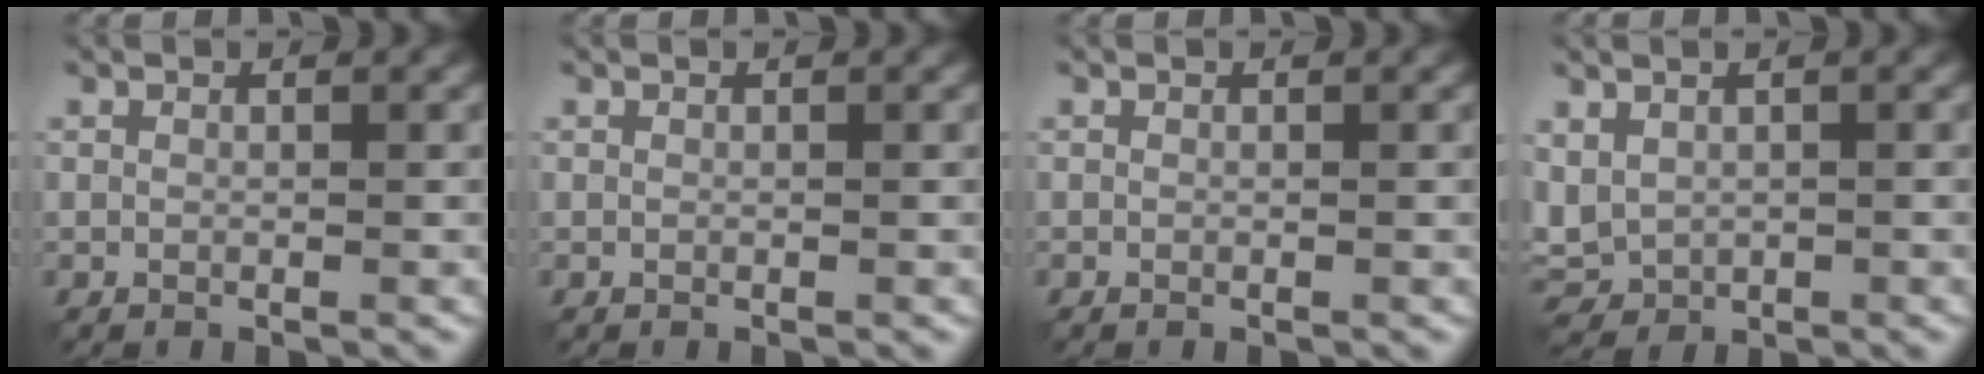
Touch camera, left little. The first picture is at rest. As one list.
[{"total": 0.0}, {"total": 0.0}, {"total": 3.1, "force": [0.4, 2.5, 1.8], "torque": [-0.047, -0.005, 0.009]}]